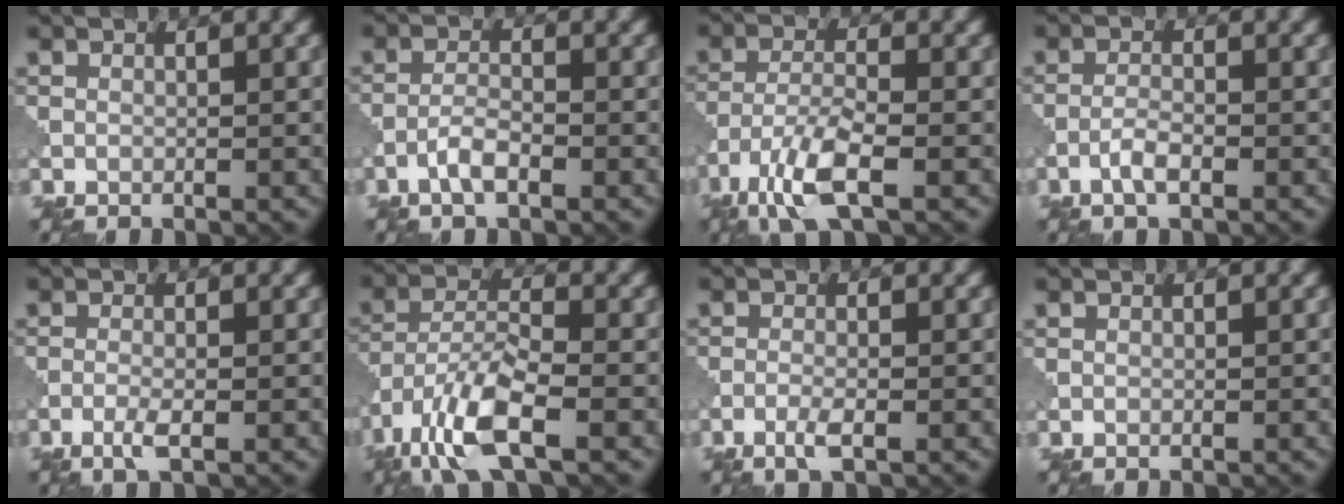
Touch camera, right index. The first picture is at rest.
{"total": 2.2, "force": [-1.3, 0.5, 1.7], "torque": [-0.036, 0.007, -0.032]}
{"total": 5.6, "force": [-3.3, 1.3, 4.2], "torque": [-0.091, -0.006, -0.075]}
{"total": 1.9, "force": [-1.0, 0.4, 1.5], "torque": [-0.032, 0.005, -0.025]}
{"total": 1.8, "force": [-0.8, 0.2, 1.6], "torque": [-0.035, -0.001, -0.021]}
{"total": 7.7, "force": [-4.6, 2.2, 5.8], "torque": [-0.116, -0.001, -0.097]}
{"total": 1.8, "force": [-0.9, 0.2, 1.5], "torque": [-0.033, 0.000, -0.022]}
{"total": 0.0}